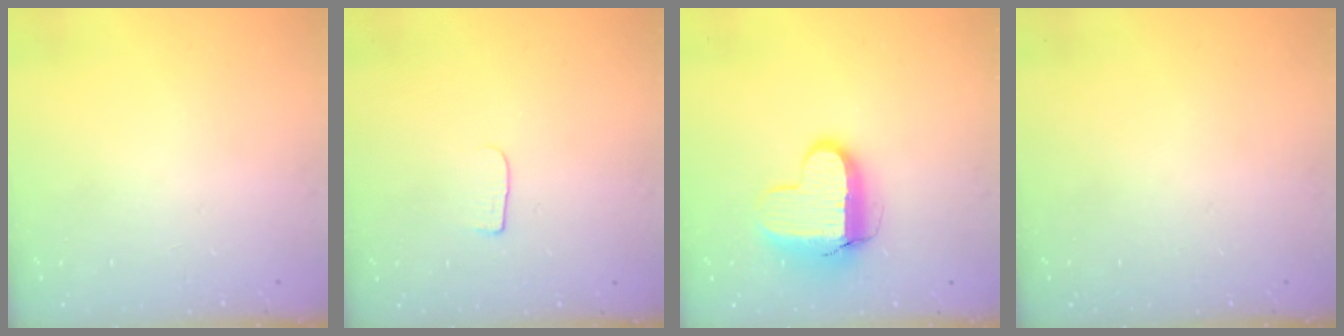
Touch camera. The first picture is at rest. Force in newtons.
{"total": 4.5, "press": 4.4, "slide": 0.6}
{"total": 10.5, "press": 10.4, "slide": 0.8}
{"total": 0.0}